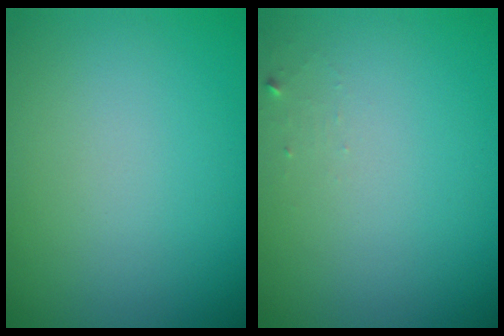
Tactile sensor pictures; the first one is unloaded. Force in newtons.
{"total": 0.6, "press": 0.6, "slide": 0.1}